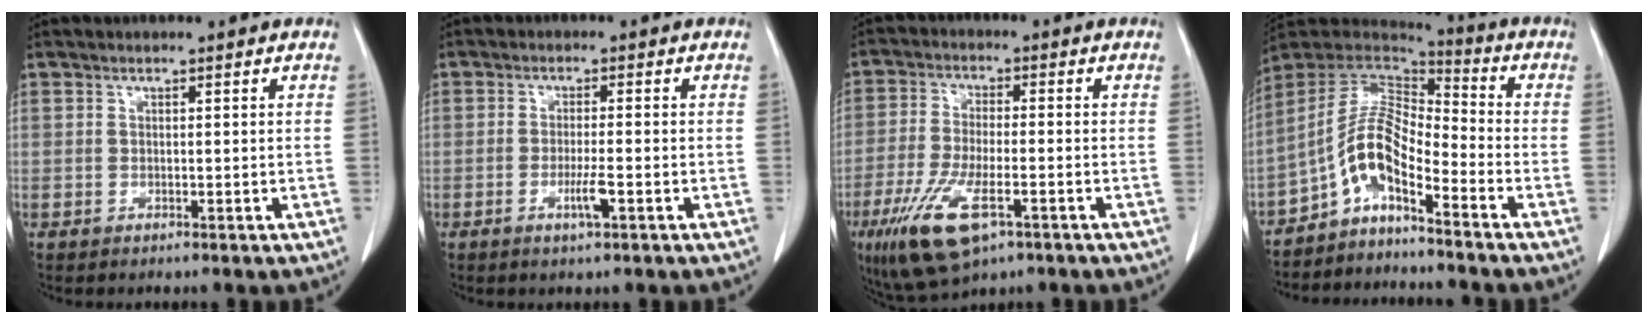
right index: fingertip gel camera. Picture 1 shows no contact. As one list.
[{"total": 3.1, "force": [-1.3, 0.0, 2.8], "torque": [-0.055, -0.004, -0.025]}, {"total": 11.8, "force": [-6.0, 3.6, 9.5], "torque": [-0.194, -0.022, -0.099]}, {"total": 9.1, "force": [-5.3, 2.3, 7.1], "torque": [-0.145, 0.026, -0.102]}]